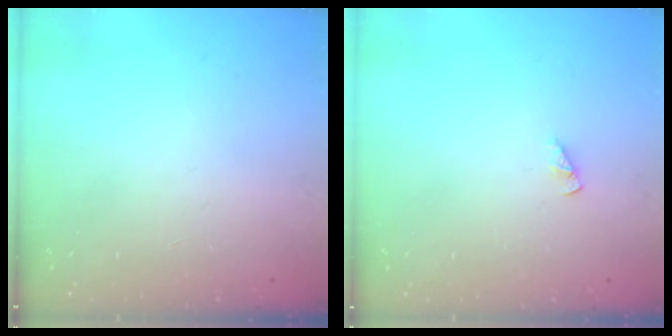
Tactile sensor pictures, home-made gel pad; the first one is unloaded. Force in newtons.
{"total": 1.3, "press": 1.3, "slide": 0.2}